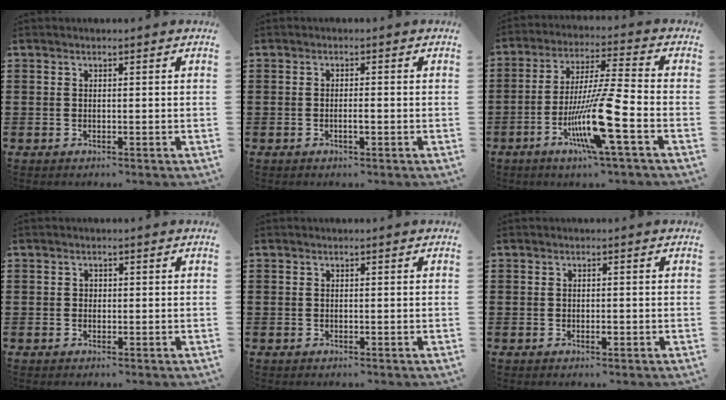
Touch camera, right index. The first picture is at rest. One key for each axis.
{"total": 1.5, "fx": -0.6, "fy": 0.1, "fz": 1.4, "tx": -0.026, "ty": -0.002, "tz": -0.010}
{"total": 12.7, "fx": -5.2, "fy": 0.6, "fz": 11.5, "tx": -0.236, "ty": -0.012, "tz": -0.102}
{"total": 0.5, "fx": 0.0, "fy": 0.5, "fz": 0.2, "tx": -0.006, "ty": 0.002, "tz": 0.000}
{"total": 0.0}
{"total": 0.9, "fx": -0.3, "fy": 0.2, "fz": 0.8, "tx": -0.015, "ty": -0.004, "tz": -0.004}